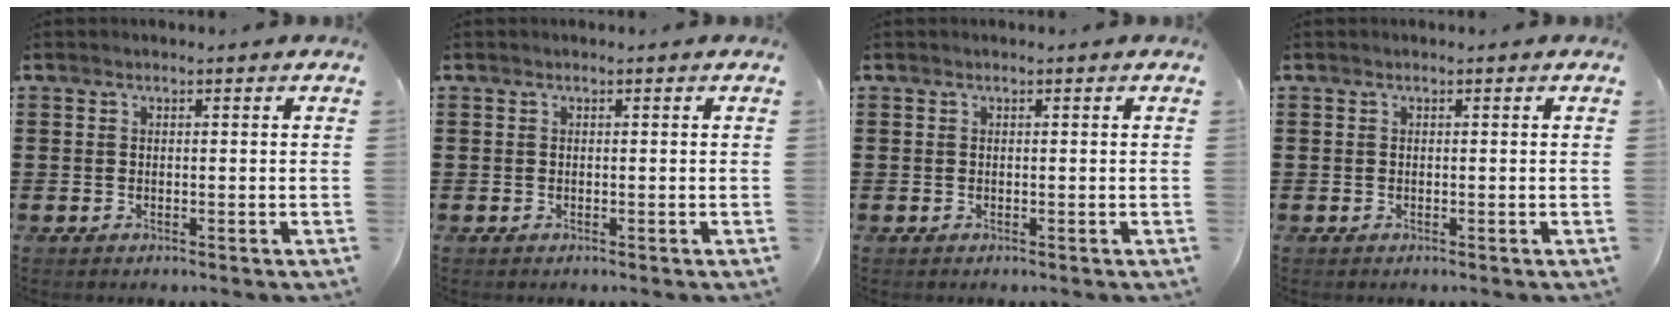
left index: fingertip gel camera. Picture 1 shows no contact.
{"total": 0.0}
{"total": 0.0}
{"total": 0.0}